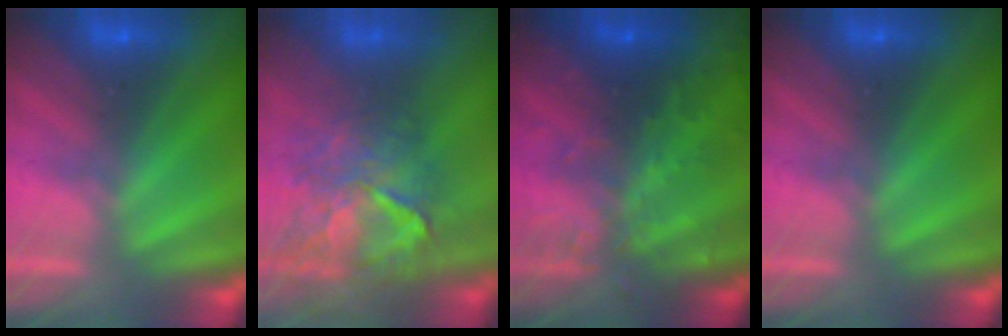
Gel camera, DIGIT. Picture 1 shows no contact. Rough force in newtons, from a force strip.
{"total": 8.3}
{"total": 8.6}
{"total": 0.0}